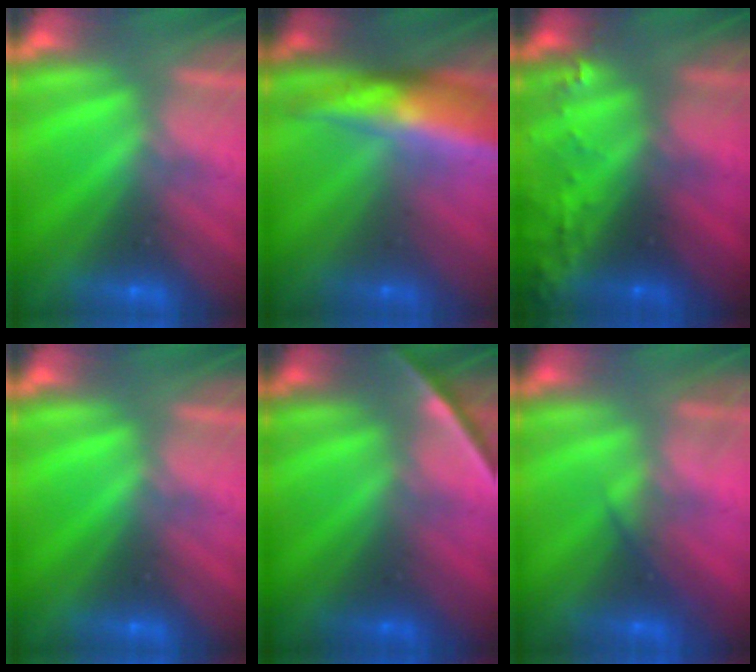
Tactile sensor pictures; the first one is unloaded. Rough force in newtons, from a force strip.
{"total": 7.3}
{"total": 7.7}
{"total": 0.0}
{"total": 1.9}
{"total": 2.1}